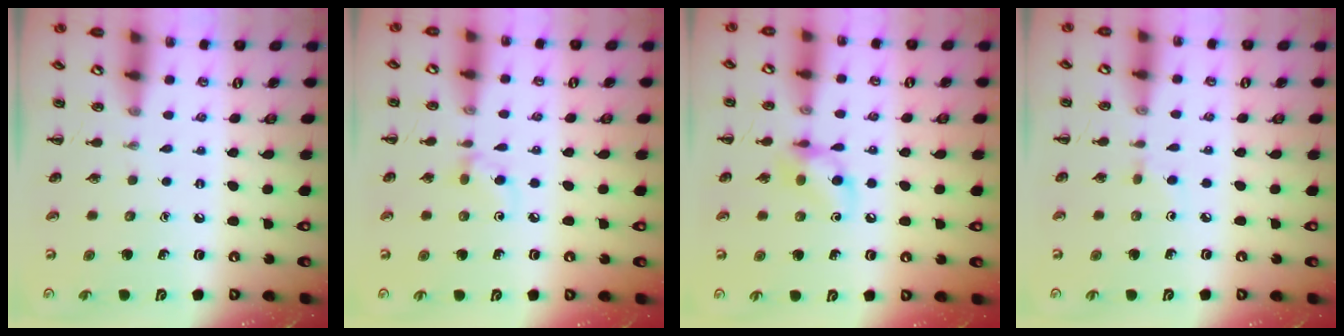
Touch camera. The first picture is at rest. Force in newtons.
{"total": 5.9, "press": 5.5, "slide": 2.1}
{"total": 9.2, "press": 9.1, "slide": 1.2}
{"total": 2.0, "press": 1.7, "slide": 1.0}